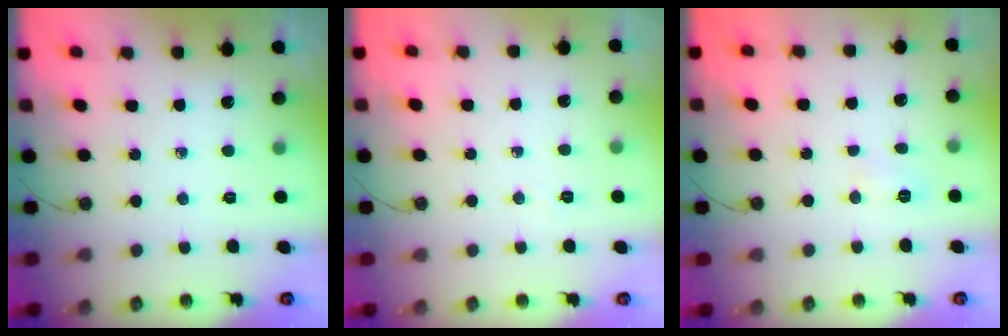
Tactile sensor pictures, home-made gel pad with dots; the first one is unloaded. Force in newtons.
{"total": 3.4, "press": 2.1, "slide": 2.6}
{"total": 5.8, "press": 5.8, "slide": 0.6}